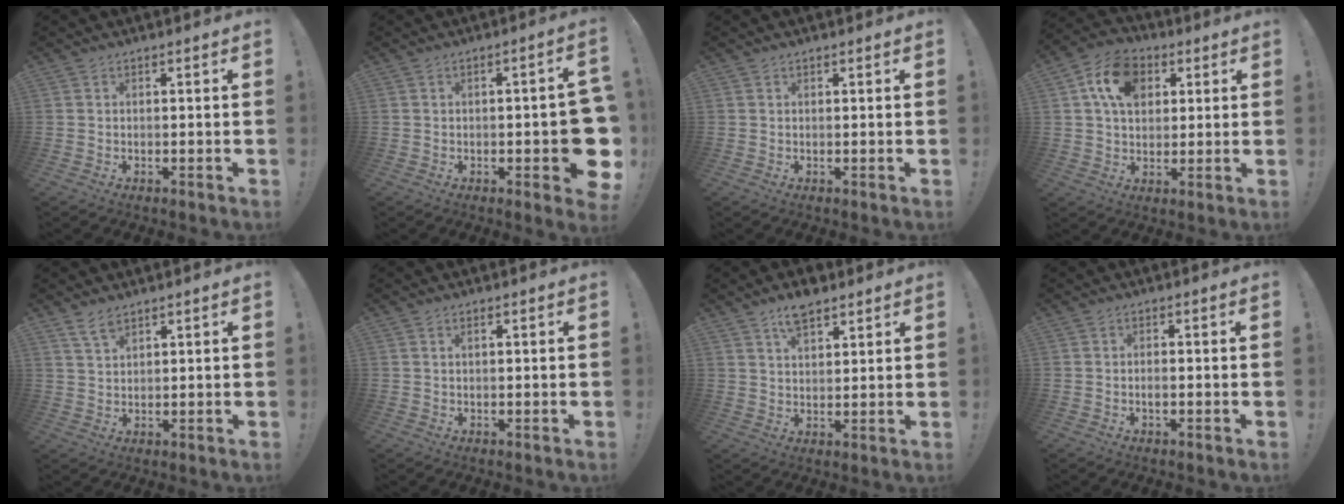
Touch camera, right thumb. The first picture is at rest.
{"total": 7.8, "force": [-1.8, 2.5, 7.2], "torque": [-0.082, 0.001, -0.023]}
{"total": 0.6, "force": [0.6, 0.0, -0.1], "torque": [0.010, -0.004, 0.010]}
{"total": 14.0, "force": [4.7, 10.7, 7.9], "torque": [-0.120, -0.004, 0.090]}
{"total": 4.2, "force": [3.3, 1.7, 2.0], "torque": [-0.032, -0.015, 0.061]}
{"total": 0.9, "force": [0.4, 0.2, 0.7], "torque": [-0.013, 0.000, 0.007]}
{"total": 7.0, "force": [5.0, 3.2, 3.7], "torque": [-0.053, -0.021, 0.090]}
{"total": 1.3, "force": [-0.7, 0.5, 1.0], "torque": [-0.011, -0.002, -0.014]}